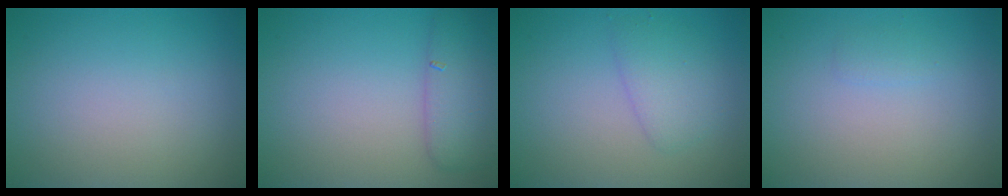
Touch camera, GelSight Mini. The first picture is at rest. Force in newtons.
{"total": 3.2, "press": 3.2, "slide": 0.1}
{"total": 2.4, "press": 2.4, "slide": 0.1}
{"total": 0.7, "press": 0.7, "slide": 0.0}